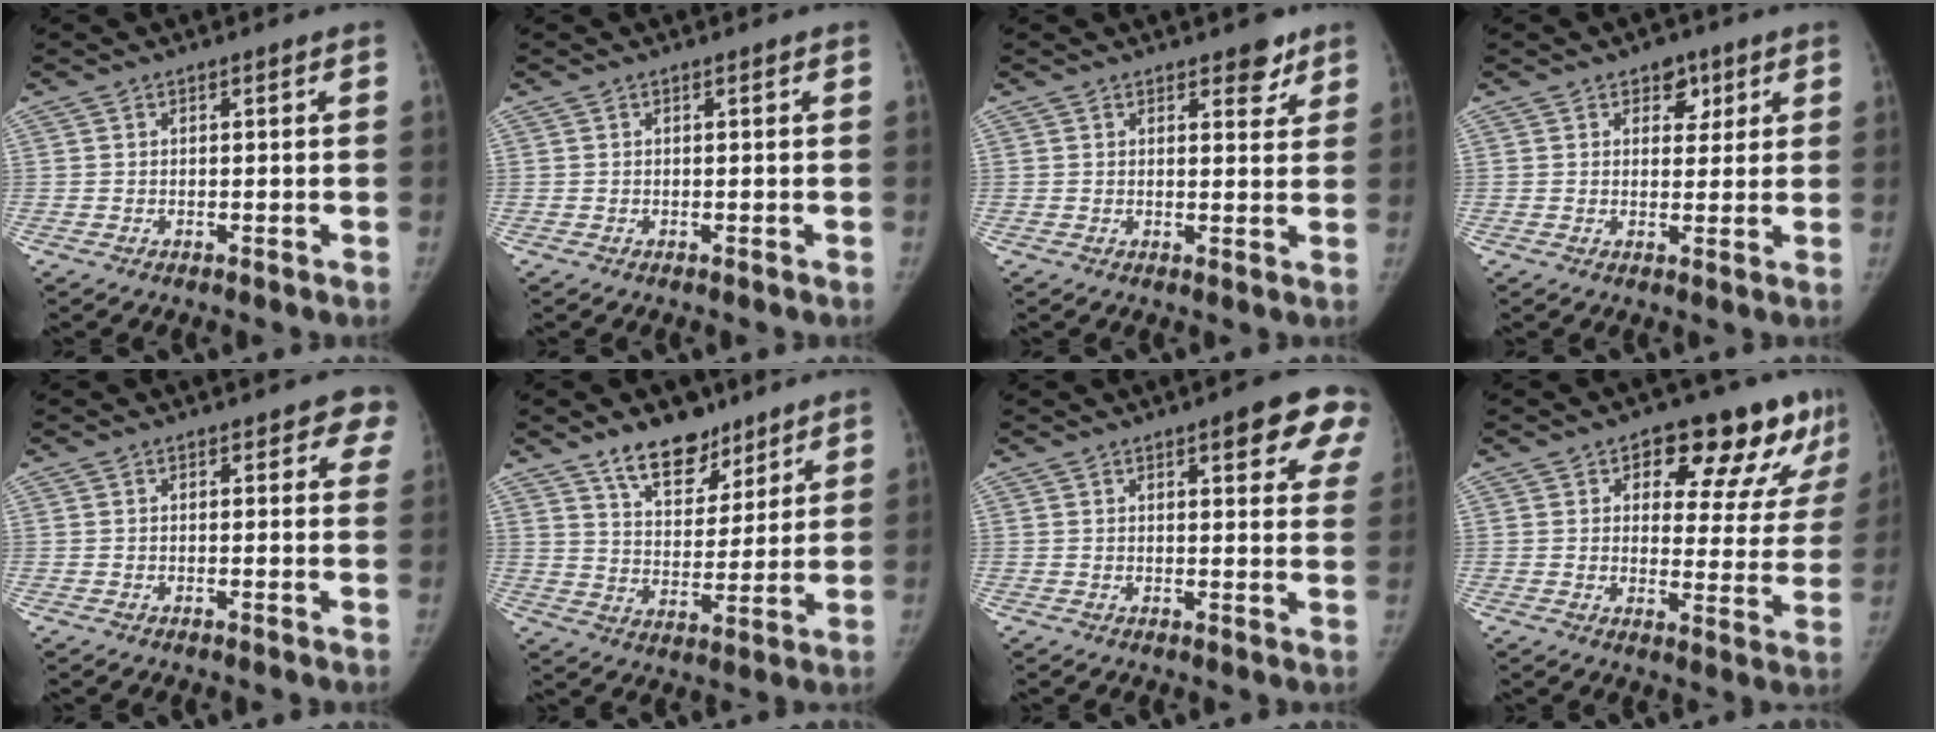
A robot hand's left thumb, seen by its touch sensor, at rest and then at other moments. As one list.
[{"total": 0.0}, {"total": 3.8, "force": [2.6, 1.9, 2.0], "torque": [0.000, -0.015, 0.033]}, {"total": 4.5, "force": [2.4, 3.2, 2.1], "torque": [0.004, -0.009, 0.032]}, {"total": 4.0, "force": [2.7, 2.1, 2.0], "torque": [0.017, -0.006, 0.017]}, {"total": 11.7, "force": [8.5, 6.3, 5.1], "torque": [-0.047, -0.058, 0.146]}, {"total": 10.7, "force": [6.1, 3.4, 8.1], "torque": [-0.060, -0.021, 0.064]}, {"total": 16.6, "force": [10.0, 8.1, 10.5], "torque": [-0.065, -0.040, 0.124]}]